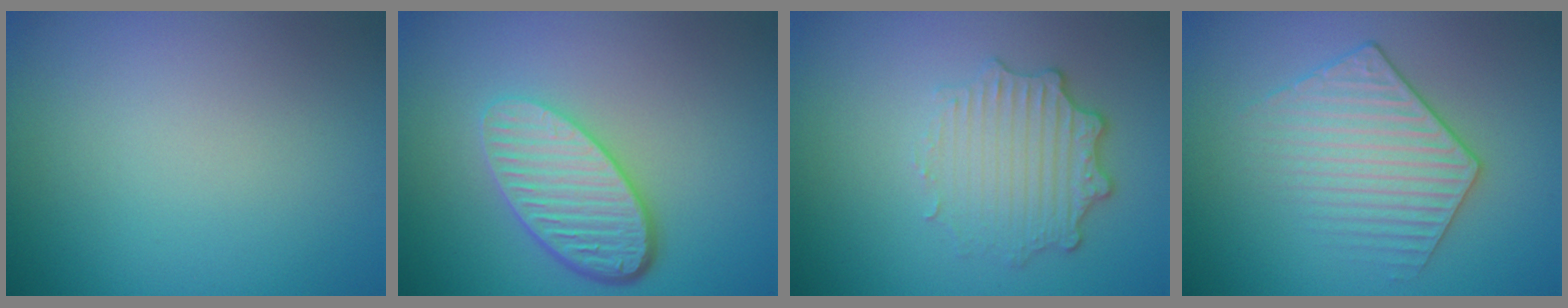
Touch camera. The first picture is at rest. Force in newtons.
{"total": 5.3, "press": 3.8, "slide": 3.6}
{"total": 3.6, "press": 2.8, "slide": 2.2}
{"total": 3.5, "press": 3.2, "slide": 1.4}